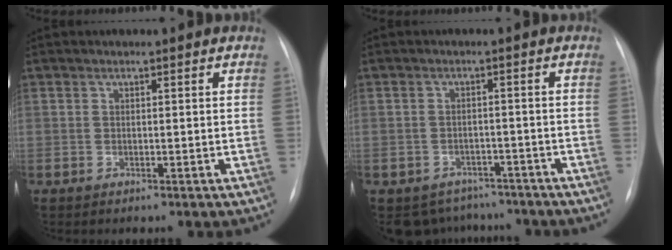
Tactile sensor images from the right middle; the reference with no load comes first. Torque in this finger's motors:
{"motor_torque": [-0.16, -0.30, -0.02, -0.01]}